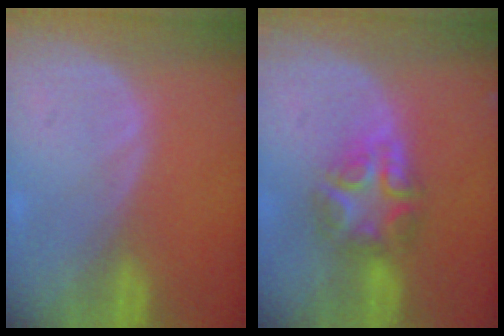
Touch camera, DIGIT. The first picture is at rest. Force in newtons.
{"total": 7.1, "press": 6.3, "slide": 3.2}